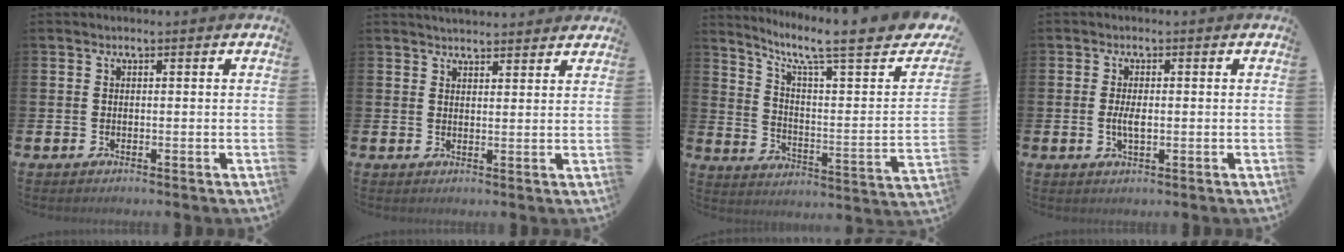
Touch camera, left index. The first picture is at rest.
{"total": 3.1, "force": [3.0, 0.4, 0.1], "torque": [-0.005, -0.013, 0.056]}
{"total": 8.8, "force": [6.3, 1.9, 5.8], "torque": [-0.103, -0.058, 0.087]}
{"total": 2.7, "force": [-0.1, 1.1, 2.4], "torque": [-0.044, 0.001, -0.004]}